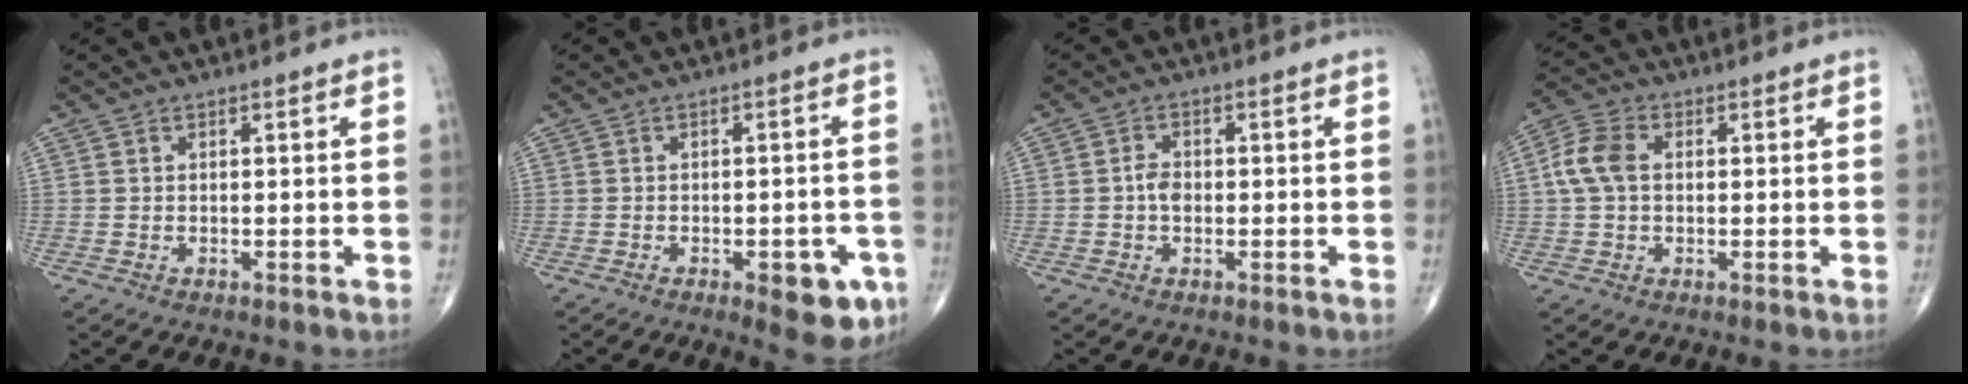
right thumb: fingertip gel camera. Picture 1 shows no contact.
{"total": 7.9, "force": [-3.5, 3.1, 6.4], "torque": [-0.058, 0.010, -0.036]}
{"total": 2.5, "force": [-0.3, 1.8, 1.8], "torque": [-0.028, 0.008, -0.011]}
{"total": 6.5, "force": [0.7, 4.4, 4.8], "torque": [-0.107, 0.018, 0.007]}